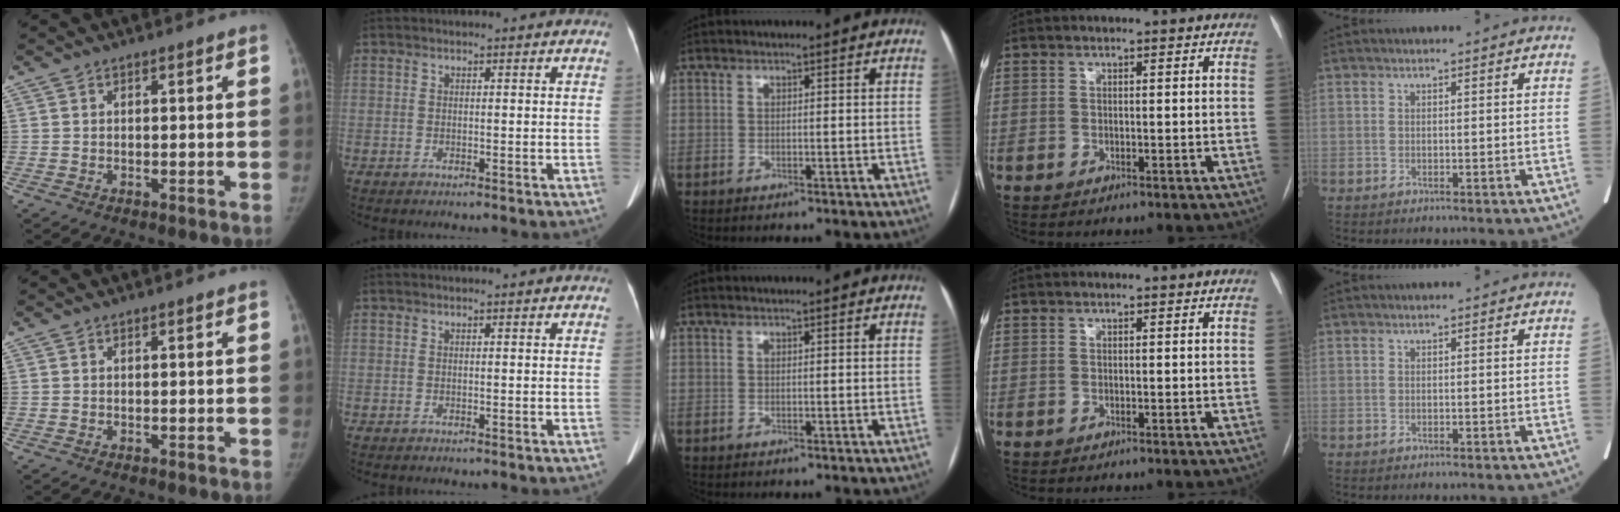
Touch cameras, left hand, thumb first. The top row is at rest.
{}